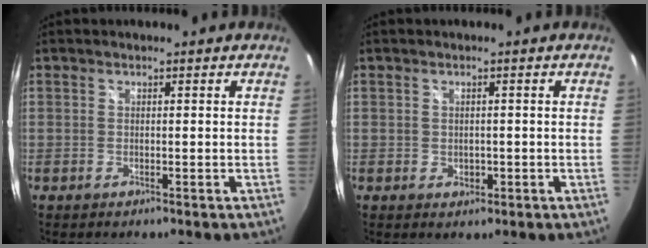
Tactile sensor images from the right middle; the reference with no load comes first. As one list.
[{"total": 1.8, "force": [-0.3, 1.5, 0.8], "torque": [-0.009, -0.002, -0.004]}]